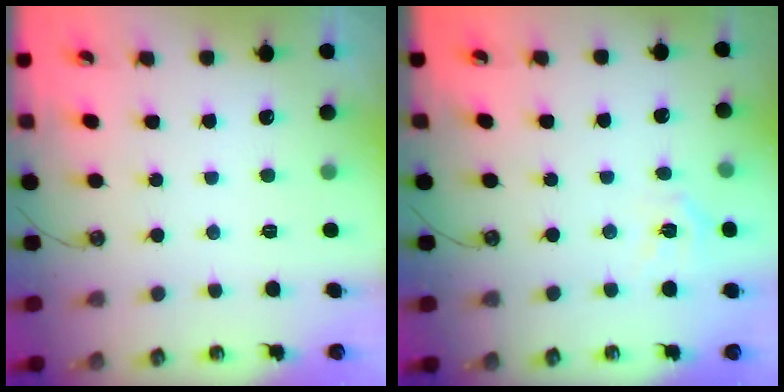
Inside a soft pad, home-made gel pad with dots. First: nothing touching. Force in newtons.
{"total": 6.6, "press": 6.5, "slide": 0.7}